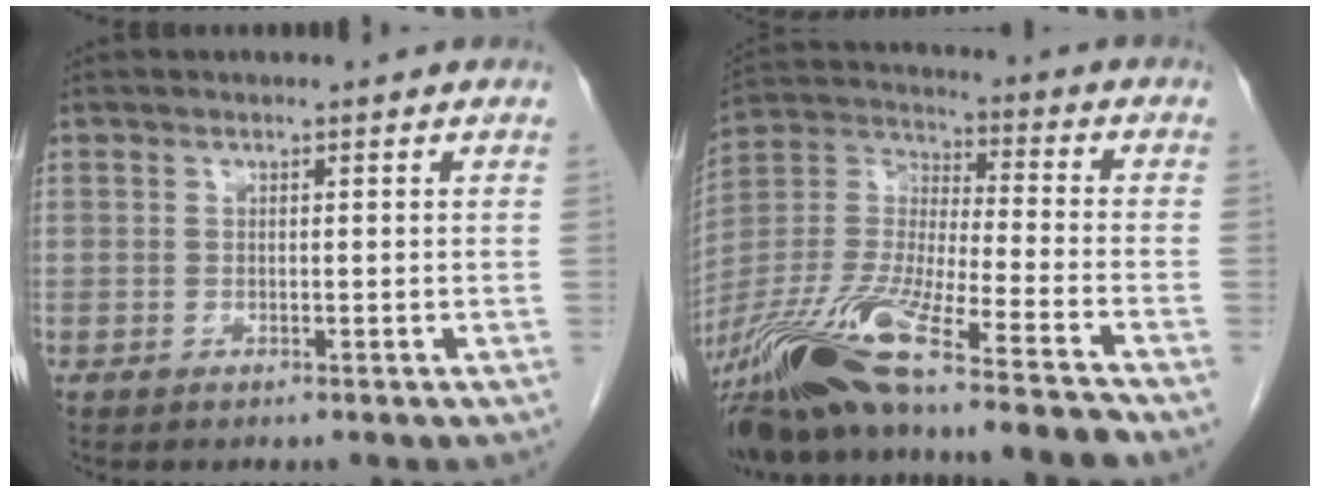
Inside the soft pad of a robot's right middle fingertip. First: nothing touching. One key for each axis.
{"total": 22.8, "fx": -18.1, "fy": 0.5, "fz": 13.9, "tx": -0.304, "ty": -0.039, "tz": -0.333}